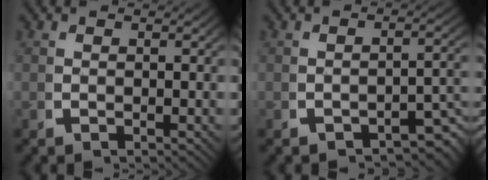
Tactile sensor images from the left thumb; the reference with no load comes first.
{"total": 3.5, "force": [-2.5, 1.1, 2.3], "torque": [-0.027, -0.004, -0.033]}